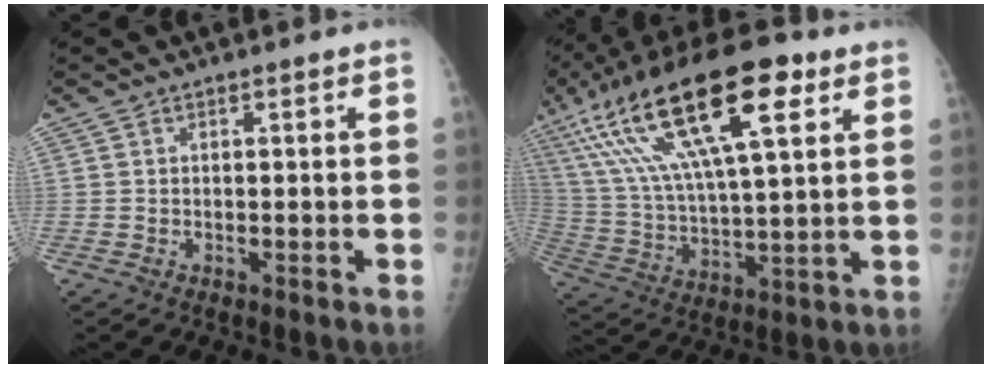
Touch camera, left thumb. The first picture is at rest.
{"total": 25.5, "force": [12.0, 8.3, 21.0], "torque": [-0.394, -0.001, 0.212]}